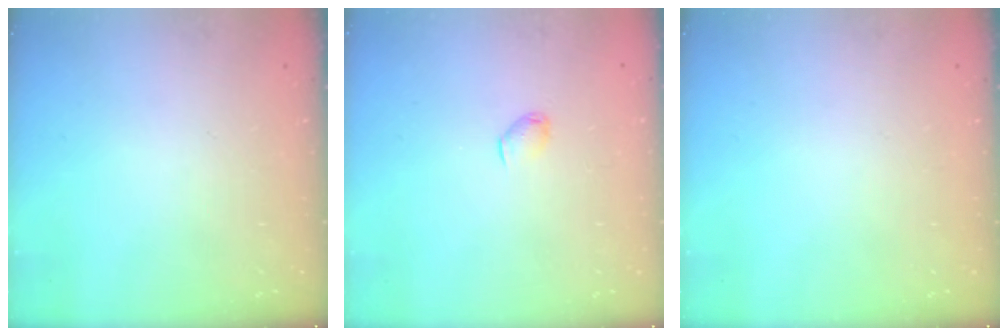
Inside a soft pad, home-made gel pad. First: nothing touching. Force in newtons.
{"total": 3.0, "press": 3.0, "slide": 0.5}
{"total": 0.0}